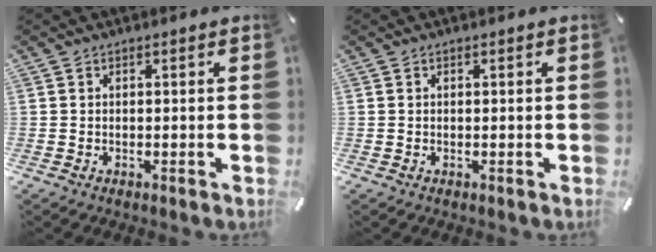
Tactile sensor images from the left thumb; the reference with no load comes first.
{"total": 0.0}